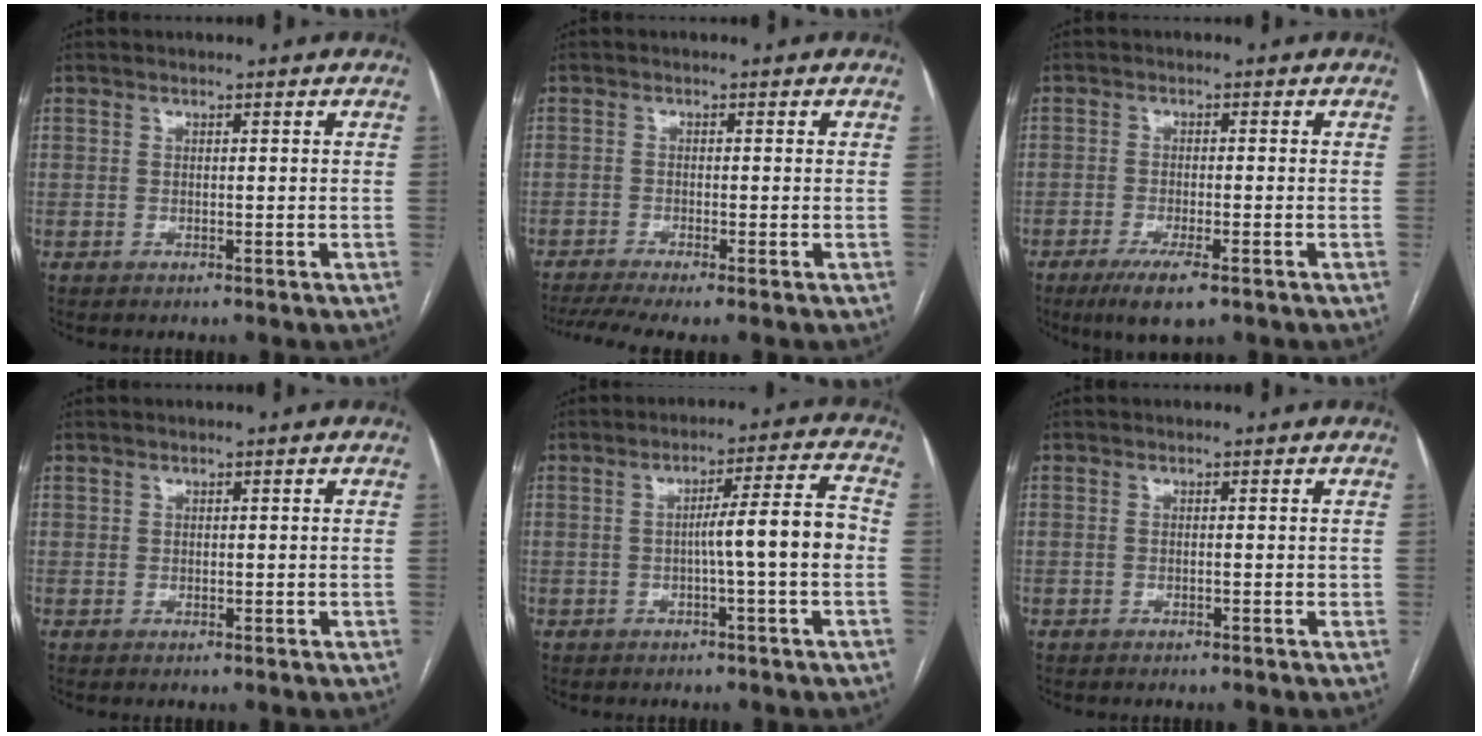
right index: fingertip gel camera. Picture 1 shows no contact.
{"total": 5.9, "force": [-4.4, 0.3, 3.9], "torque": [-0.069, -0.009, -0.077]}
{"total": 5.9, "force": [-3.6, 1.2, 4.5], "torque": [-0.079, -0.013, -0.057]}
{"total": 0.7, "force": [0.3, 0.6, 0.2], "torque": [0.003, 0.000, 0.004]}
{"total": 7.6, "force": [-1.1, -0.6, 7.5], "torque": [-0.109, 0.015, -0.017]}
{"total": 0.6, "force": [-0.1, 0.3, 0.5], "torque": [-0.008, 0.000, -0.001]}